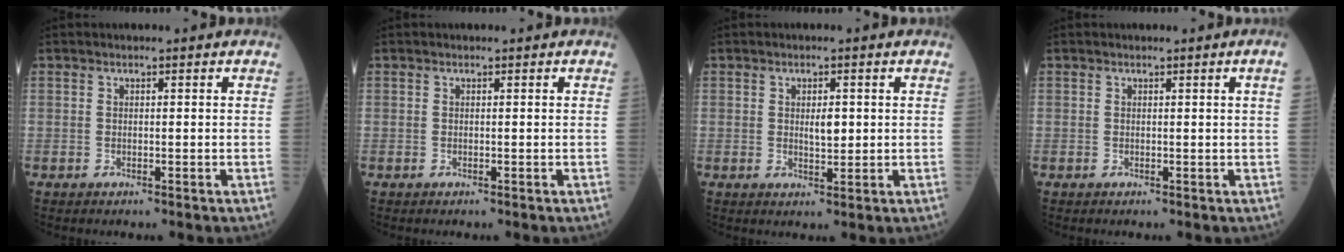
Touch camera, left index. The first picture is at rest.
{"total": 0.0}
{"total": 2.5, "force": [0.4, 1.0, 2.2], "torque": [-0.039, -0.005, 0.009]}
{"total": 0.9, "force": [0.4, -0.5, 0.7], "torque": [-0.018, -0.009, 0.007]}